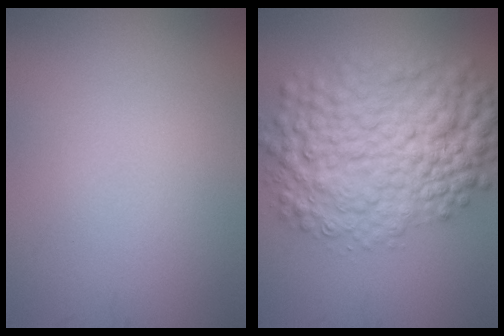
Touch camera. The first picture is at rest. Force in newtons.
{"total": 9.5, "press": 9.5, "slide": 0.2}